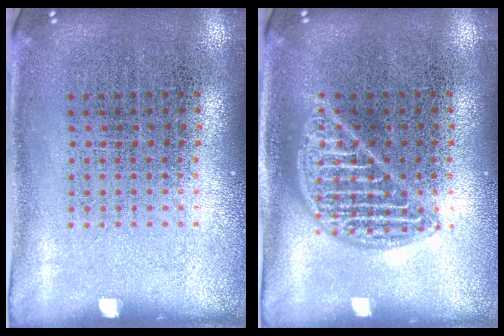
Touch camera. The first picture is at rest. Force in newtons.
{"total": 2.3, "press": 2.3, "slide": 0.2}